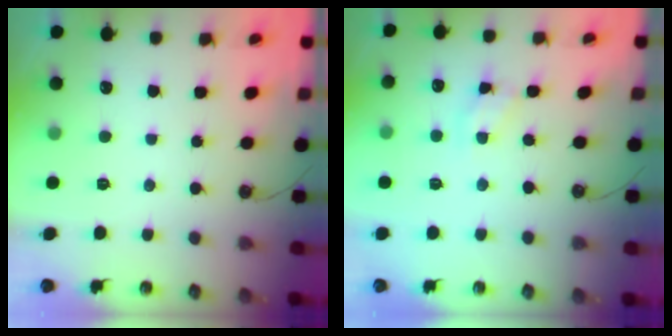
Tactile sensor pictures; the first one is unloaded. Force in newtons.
{"total": 2.9, "press": 2.9, "slide": 0.4}